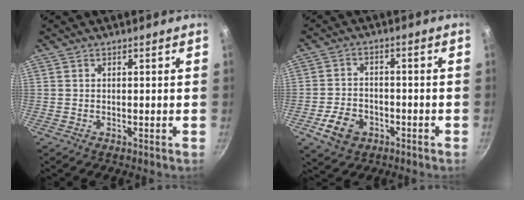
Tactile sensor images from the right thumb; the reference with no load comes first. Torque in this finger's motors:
{"motor_torque": [0.47, 1.19, 0.07, 0.15, 0.00]}